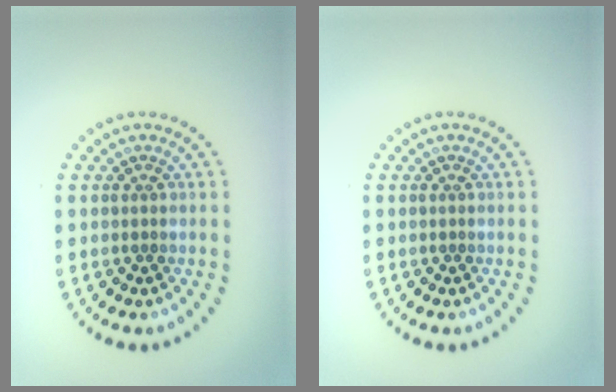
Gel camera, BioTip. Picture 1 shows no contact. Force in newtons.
{"total": 0.0}